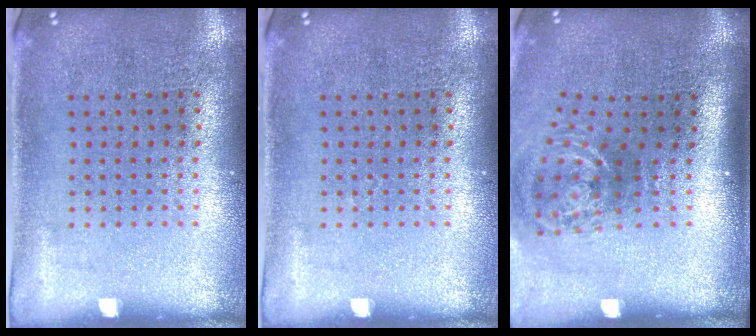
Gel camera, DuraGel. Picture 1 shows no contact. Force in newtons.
{"total": 0.0}
{"total": 2.1, "press": 1.3, "slide": 1.7}